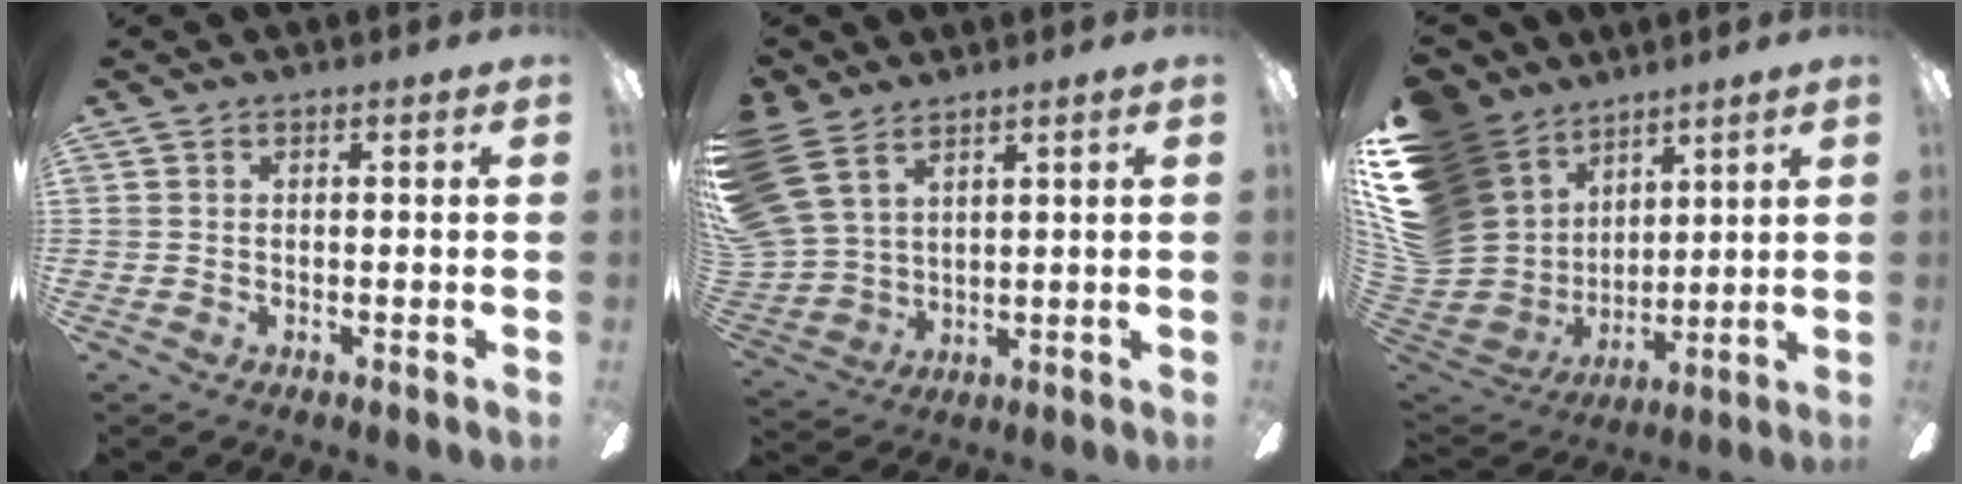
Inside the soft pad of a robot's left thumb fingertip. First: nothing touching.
{"total": 14.1, "force": [8.1, 8.7, 7.6], "torque": [-0.190, -0.026, 0.163]}
{"total": 22.2, "force": [8.8, 17.8, 10.0], "torque": [-0.229, -0.062, 0.195]}